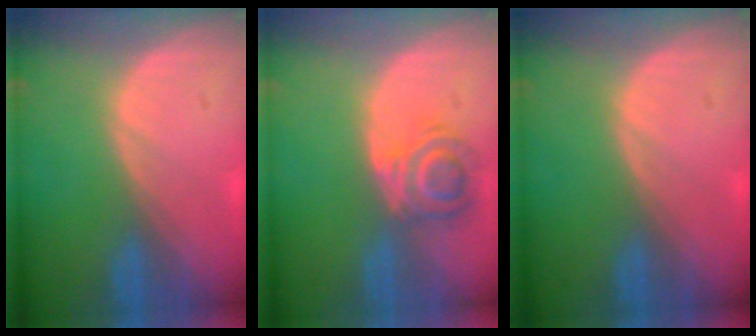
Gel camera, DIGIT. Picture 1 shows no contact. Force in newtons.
{"total": 5.5, "press": 5.3, "slide": 1.4}
{"total": 0.0}